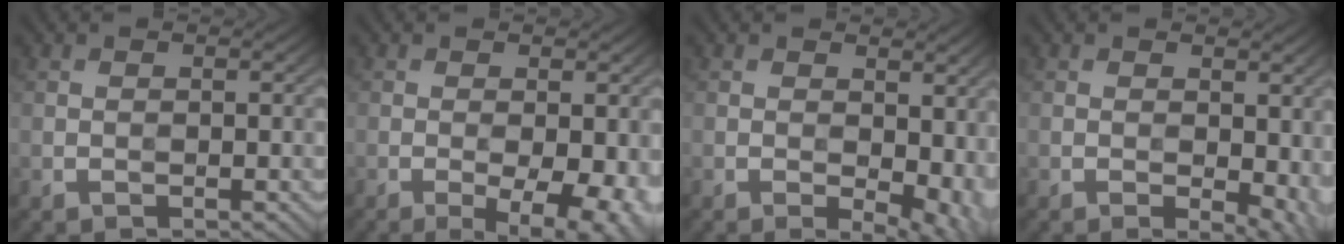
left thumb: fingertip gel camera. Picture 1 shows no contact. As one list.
[{"total": 7.3, "force": [-2.4, 2.7, 6.3], "torque": [-0.086, -0.013, -0.025]}, {"total": 7.3, "force": [-0.3, 4.1, 6.1], "torque": [-0.074, -0.008, 0.003]}, {"total": 4.8, "force": [-0.5, 2.6, 4.0], "torque": [-0.048, -0.008, -0.002]}]